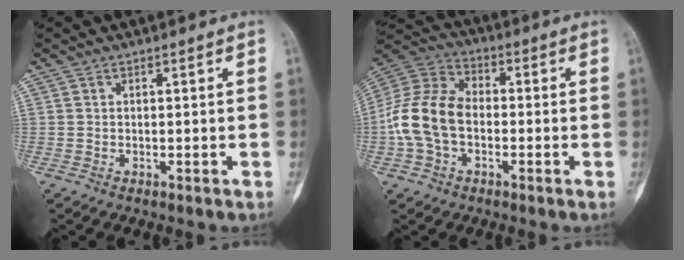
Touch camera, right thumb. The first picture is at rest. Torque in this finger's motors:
{"motor_torque": [1.67, 1.81, 0.96, -0.94, 0.31]}